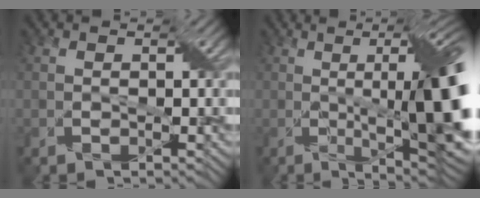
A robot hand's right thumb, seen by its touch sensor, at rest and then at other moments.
{"total": 15.2, "force": [-0.2, 3.2, 14.9], "torque": [-0.184, 0.000, -0.008]}